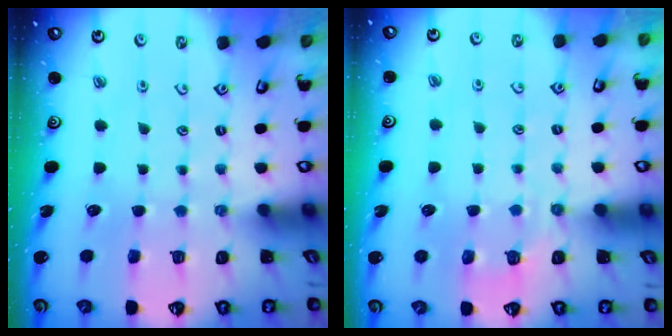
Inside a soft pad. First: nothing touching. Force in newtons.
{"total": 3.0, "press": 2.5, "slide": 1.6}